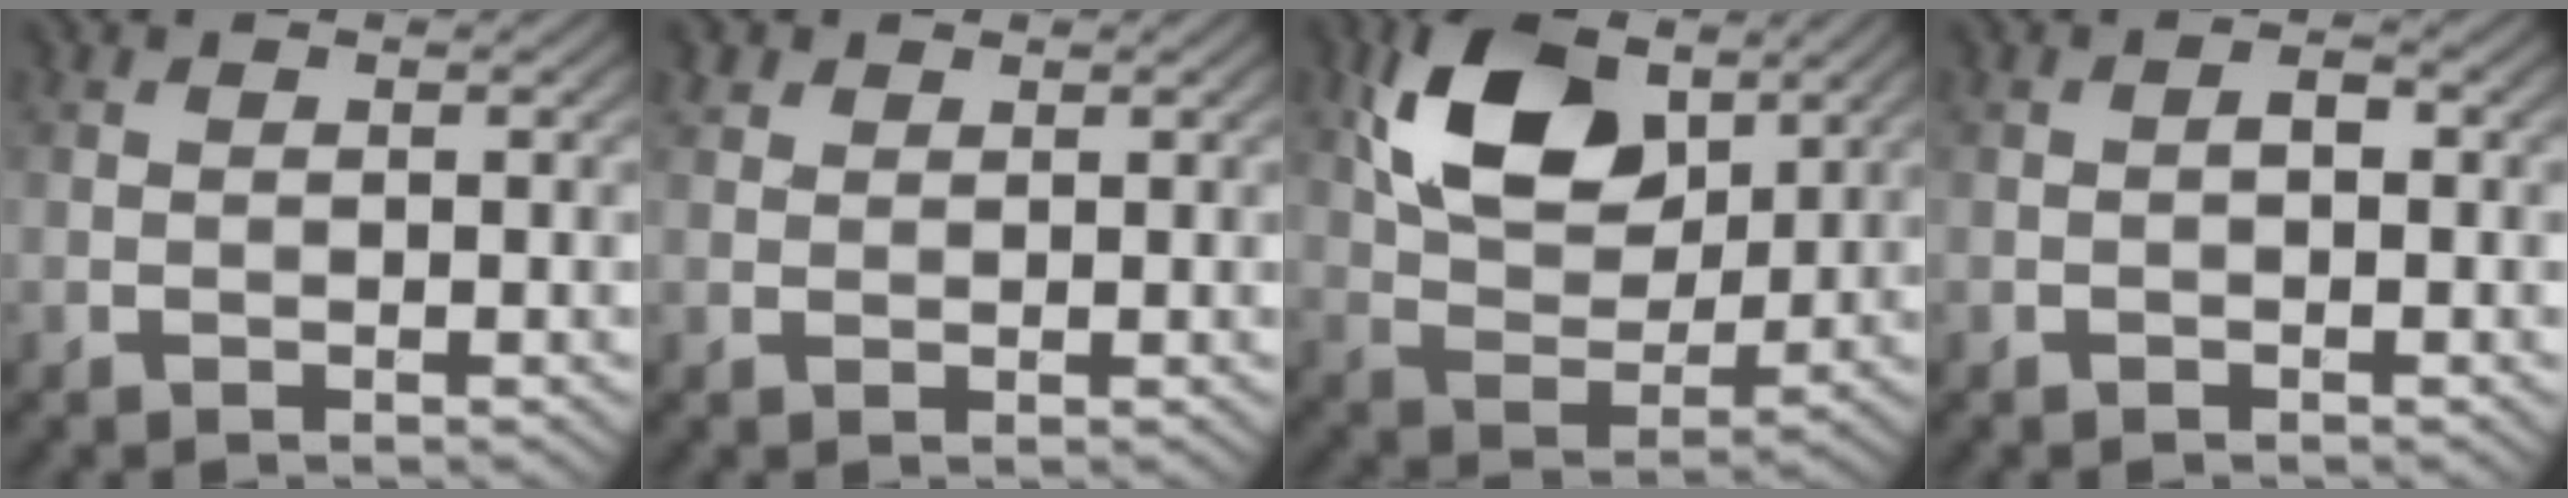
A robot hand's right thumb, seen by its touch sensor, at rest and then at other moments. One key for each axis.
{"total": 1.5, "fx": 1.0, "fy": 1.0, "fz": 0.4, "tx": -0.012, "ty": 0.005, "tz": 0.021}
{"total": 12.6, "fx": 5.4, "fy": 7.6, "fz": 8.5, "tx": -0.182, "ty": 0.009, "tz": 0.103}
{"total": 1.2, "fx": -0.2, "fy": 0.6, "fz": 1.0, "tx": -0.016, "ty": 0.007, "tz": -0.006}